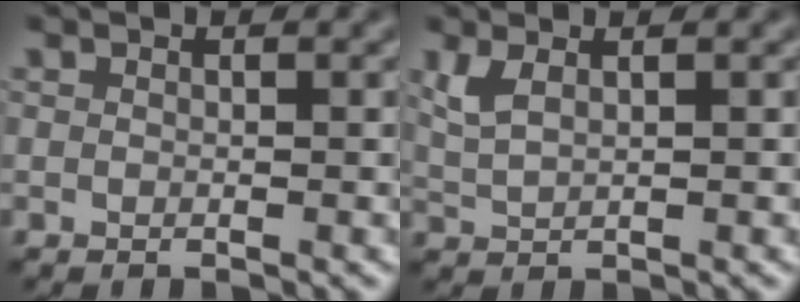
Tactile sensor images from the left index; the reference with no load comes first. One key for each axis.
{"total": 2.2, "fx": 1.2, "fy": 0.8, "fz": 1.7, "tx": -0.045, "ty": 0.002, "tz": 0.029}